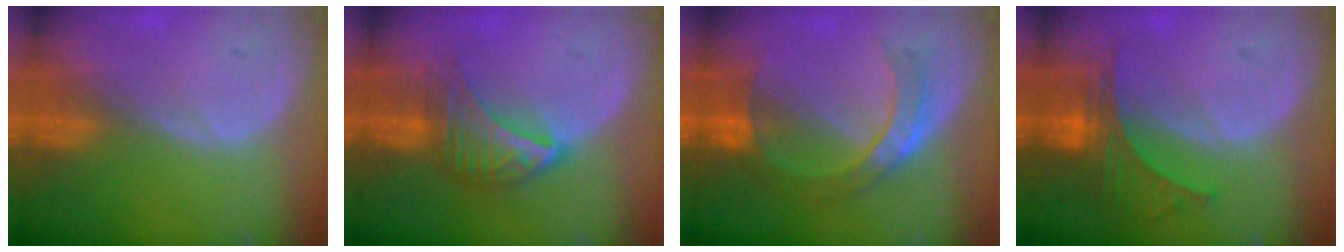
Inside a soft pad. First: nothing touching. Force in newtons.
{"total": 7.2, "press": 6.4, "slide": 3.3}
{"total": 7.2, "press": 6.7, "slide": 2.7}
{"total": 5.7, "press": 5.7, "slide": 0.3}